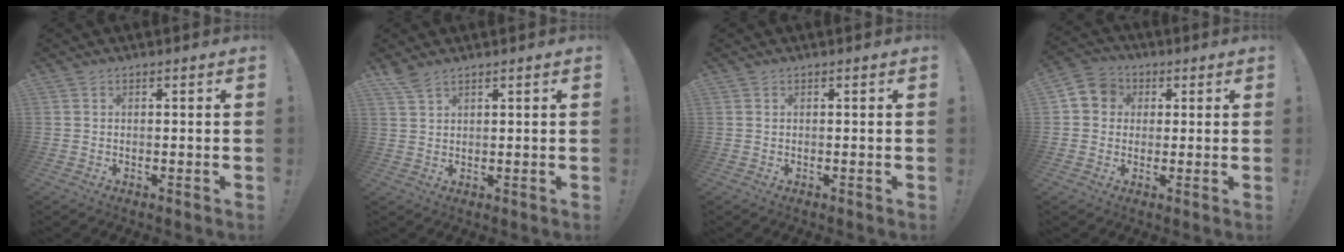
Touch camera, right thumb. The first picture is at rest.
{"total": 3.4, "force": [2.8, 0.8, 1.7], "torque": [-0.032, -0.018, 0.052]}
{"total": 0.0}
{"total": 6.8, "force": [1.0, 6.4, 2.2], "torque": [-0.039, 0.007, 0.020]}